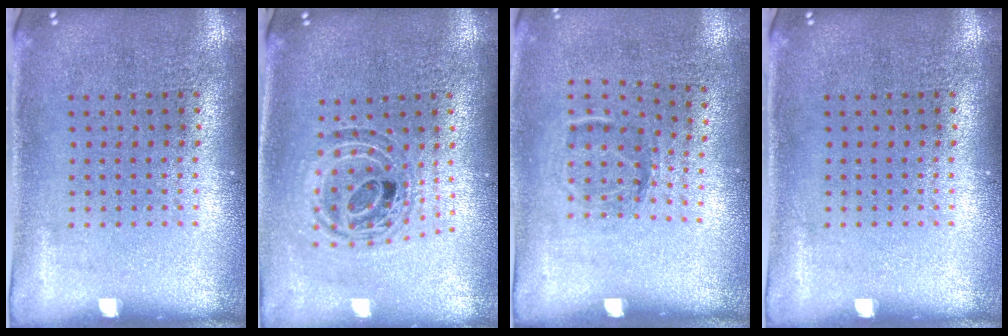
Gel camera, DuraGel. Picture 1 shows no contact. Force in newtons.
{"total": 0.9, "press": 0.9, "slide": 0.2}
{"total": 1.2, "press": 0.8, "slide": 0.8}
{"total": 0.0}